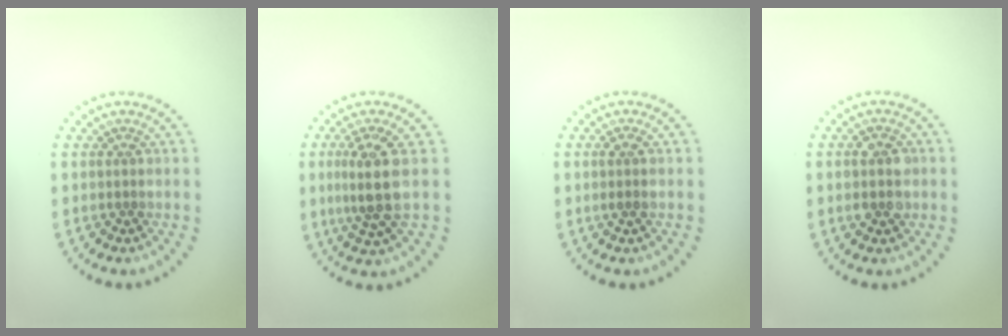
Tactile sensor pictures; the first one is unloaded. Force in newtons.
{"total": 3.8, "press": 3.3, "slide": 1.8}
{"total": 1.2, "press": 1.0, "slide": 0.6}
{"total": 2.9, "press": 2.9, "slide": 0.3}